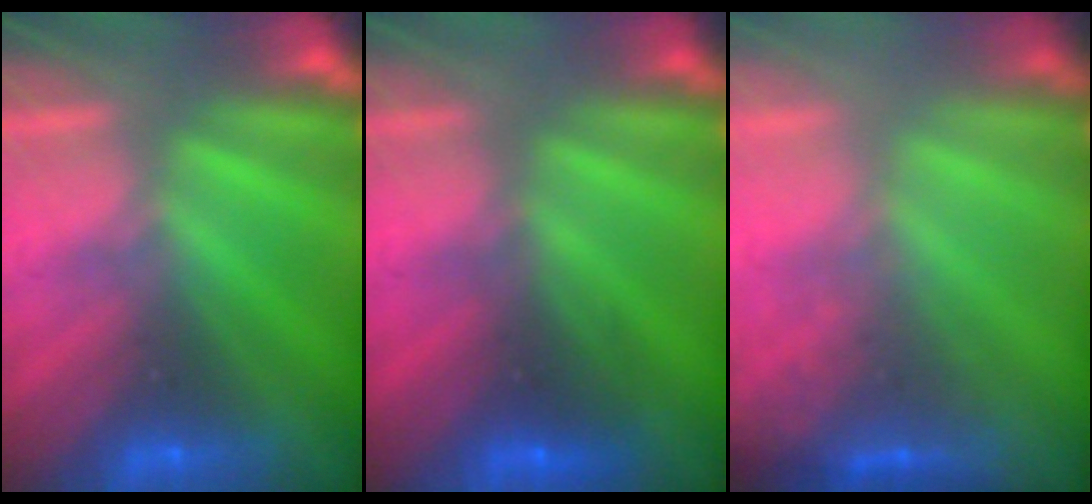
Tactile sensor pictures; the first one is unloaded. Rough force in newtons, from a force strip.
{"total": 2.7}
{"total": 1.7}